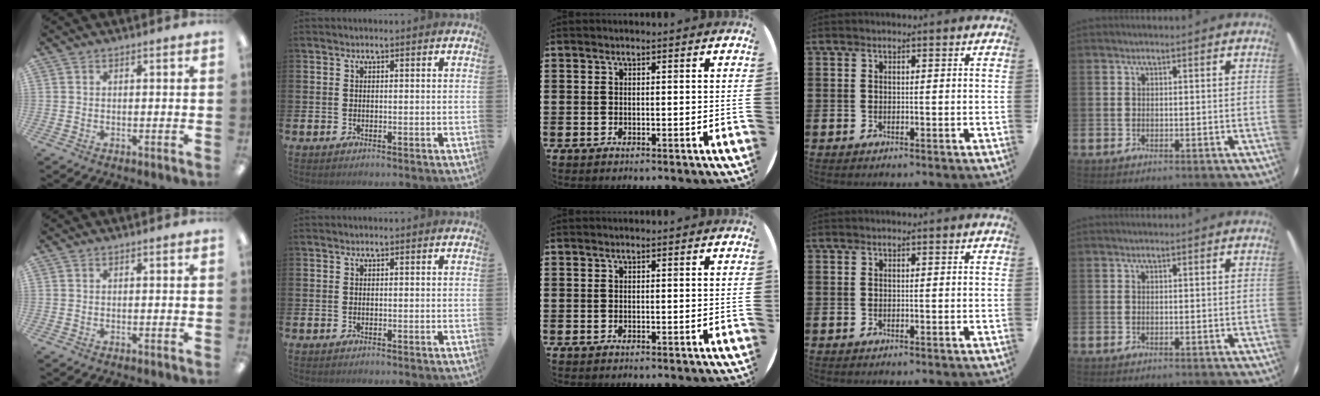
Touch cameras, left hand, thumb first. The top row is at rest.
{}